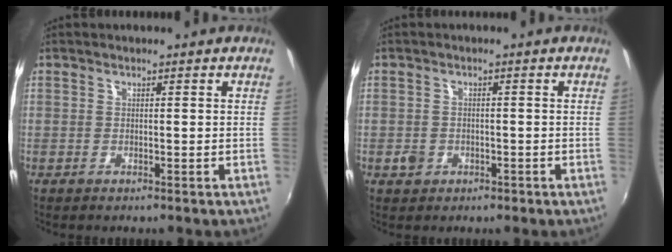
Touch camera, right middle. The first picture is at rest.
{"total": 2.4, "force": [-1.0, 2.0, 0.7], "torque": [-0.014, 0.002, -0.016]}